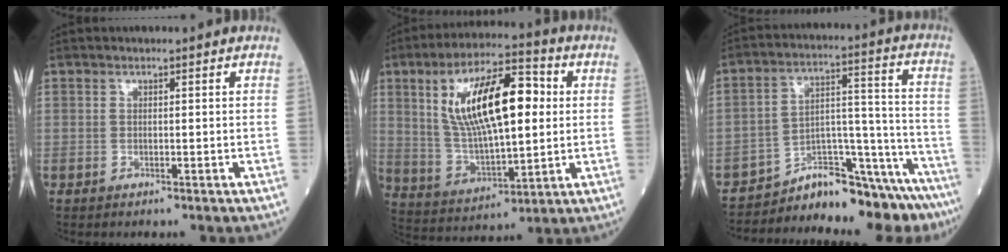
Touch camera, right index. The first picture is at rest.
{"total": 17.8, "force": [4.1, 5.8, 16.3], "torque": [-0.303, 0.023, 0.075]}
{"total": 15.2, "force": [-14.8, 0.9, 3.6], "torque": [-0.024, 0.062, -0.219]}